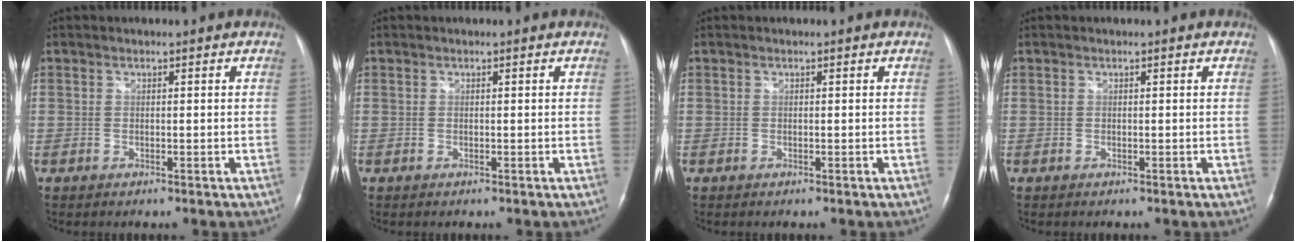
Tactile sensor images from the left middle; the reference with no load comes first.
{"total": 0.0}
{"total": 0.0}
{"total": 0.0}